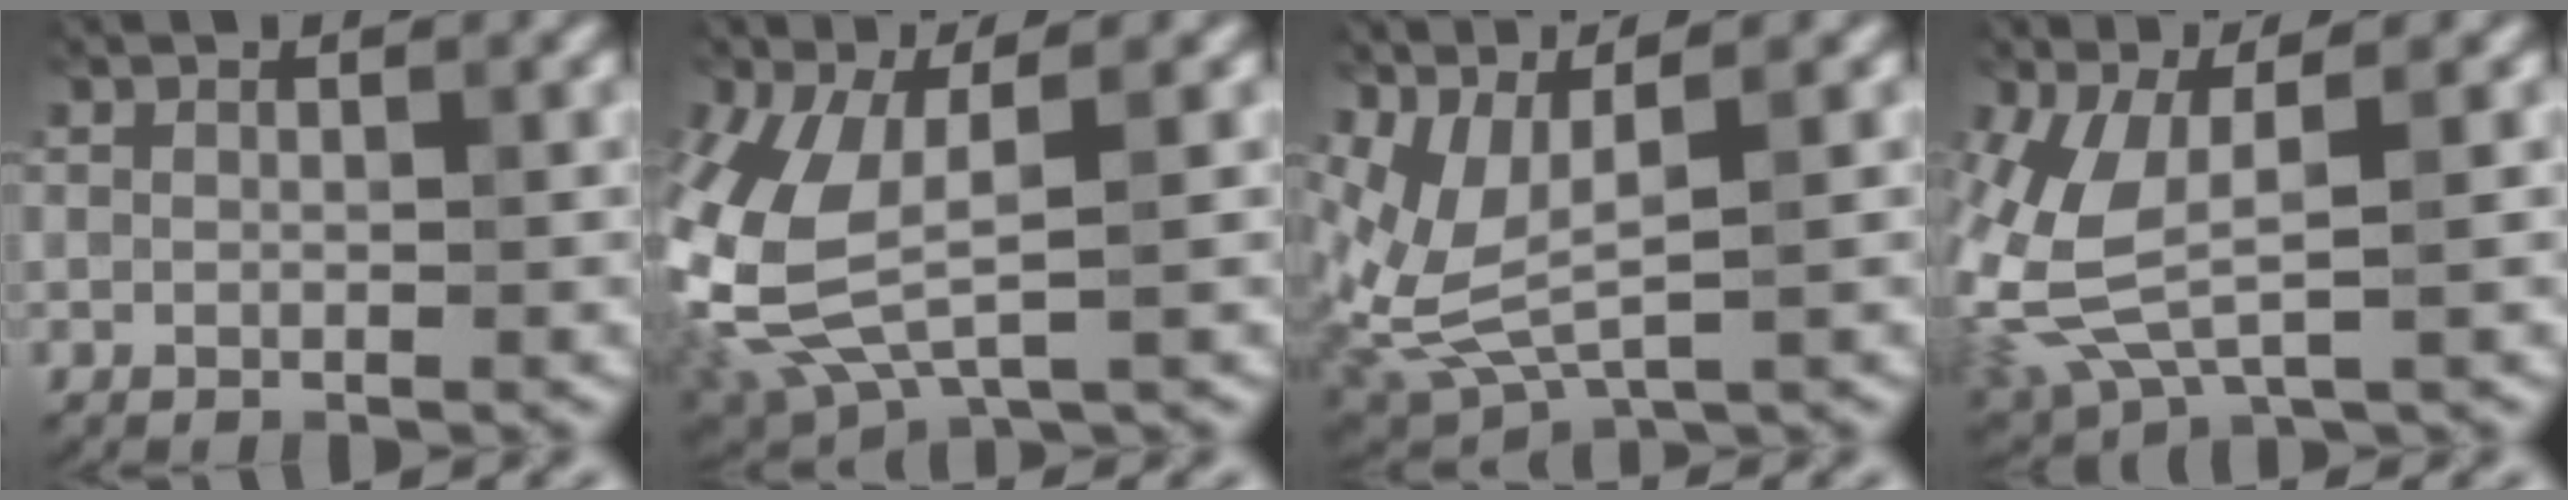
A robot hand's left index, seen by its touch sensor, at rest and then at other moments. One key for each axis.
{"total": 8.1, "fx": -0.3, "fy": 4.3, "fz": 6.9, "tx": -0.182, "ty": -0.019, "tz": 0.001}
{"total": 5.0, "fx": 1.4, "fy": 1.8, "fz": 4.4, "tx": -0.119, "ty": -0.015, "tz": 0.043}
{"total": 6.3, "fx": -0.1, "fy": 3.0, "fz": 5.6, "tx": -0.154, "ty": -0.013, "tz": 0.009}